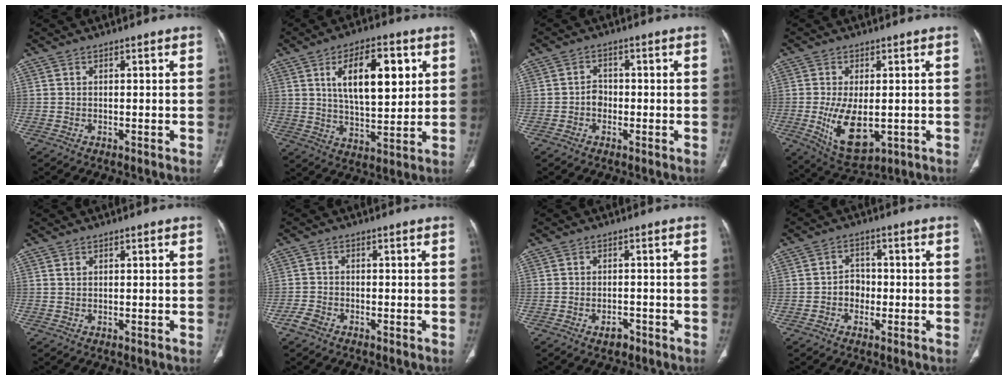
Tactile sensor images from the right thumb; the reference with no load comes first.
{"total": 14.6, "force": [4.8, 6.4, 12.2], "torque": [-0.168, -0.018, 0.083]}
{"total": 2.4, "force": [-0.8, 2.0, 1.1], "torque": [-0.003, 0.009, -0.019]}
{"total": 10.5, "force": [-1.9, 5.4, 8.8], "torque": [-0.151, -0.019, -0.014]}
{"total": 0.6, "force": [0.3, 0.4, 0.3], "torque": [-0.004, 0.001, 0.006]}
{"total": 2.5, "force": [-1.7, 1.4, 1.0], "torque": [-0.025, 0.006, -0.035]}
{"total": 2.4, "force": [-1.5, 1.4, 1.3], "torque": [-0.018, 0.008, -0.019]}
{"total": 3.5, "force": [-0.9, 3.0, 1.6], "torque": [-0.003, 0.012, -0.022]}